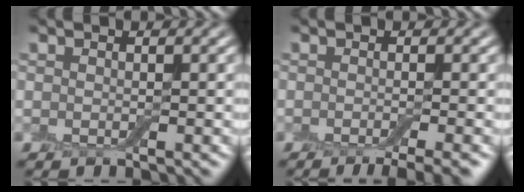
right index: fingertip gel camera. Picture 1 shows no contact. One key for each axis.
{"total": 3.9, "fx": -2.3, "fy": 0.8, "fz": 3.0, "tx": -0.024, "ty": -0.003, "tz": -0.034}